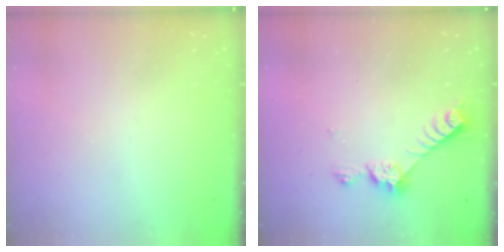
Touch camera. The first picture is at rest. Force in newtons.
{"total": 7.3, "press": 7.3, "slide": 0.6}